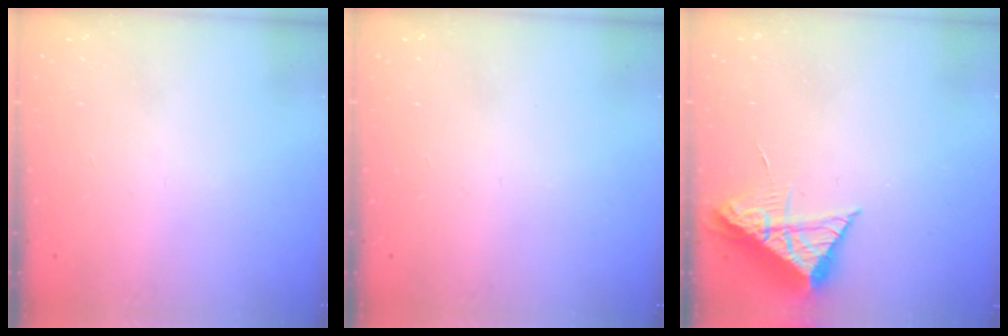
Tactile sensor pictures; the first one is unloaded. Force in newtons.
{"total": 0.0}
{"total": 9.4, "press": 9.4, "slide": 0.5}